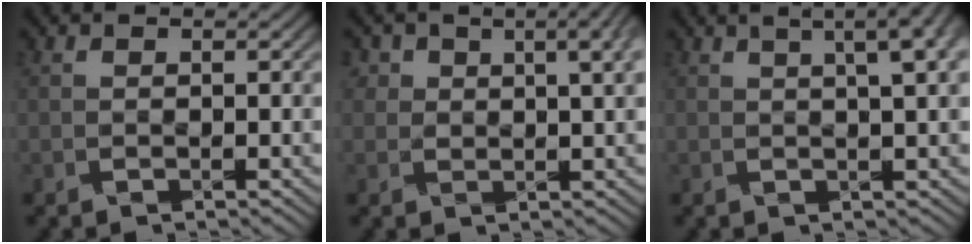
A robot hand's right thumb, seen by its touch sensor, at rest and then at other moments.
{"total": 6.3, "force": [3.2, 3.3, 4.3], "torque": [-0.070, 0.009, 0.040]}
{"total": 8.3, "force": [3.6, 2.8, 6.9], "torque": [-0.061, 0.039, 0.027]}